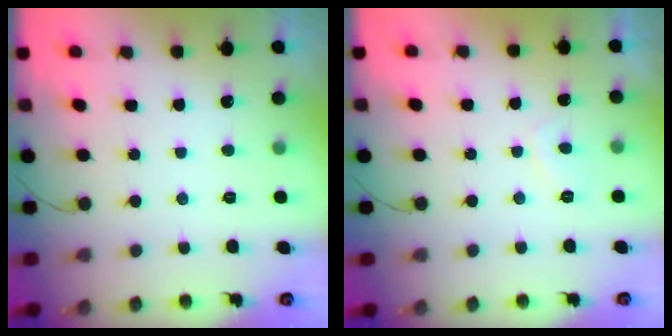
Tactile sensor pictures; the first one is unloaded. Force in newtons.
{"total": 2.3, "press": 2.2, "slide": 0.8}